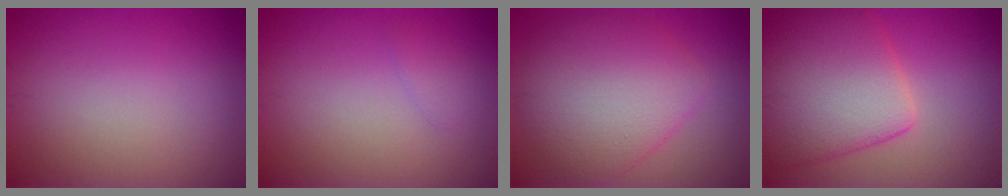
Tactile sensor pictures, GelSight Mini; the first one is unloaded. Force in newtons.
{"total": 0.9, "press": 0.9, "slide": 0.1}
{"total": 7.5, "press": 7.5, "slide": 0.3}
{"total": 8.9, "press": 8.9, "slide": 0.4}